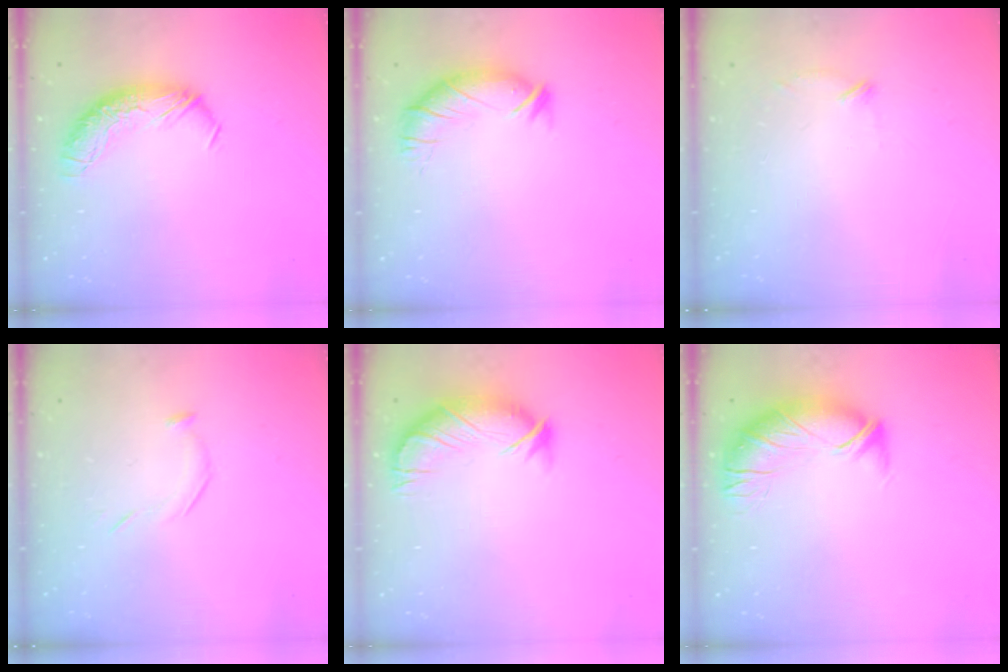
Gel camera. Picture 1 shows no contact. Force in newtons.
{"total": 3.2, "press": 2.5, "slide": 1.9}
{"total": 7.6, "press": 7.5, "slide": 0.8}
{"total": 8.1, "press": 8.1, "slide": 0.5}
{"total": 3.8, "press": 3.2, "slide": 2.0}
{"total": 2.8, "press": 1.2, "slide": 2.5}